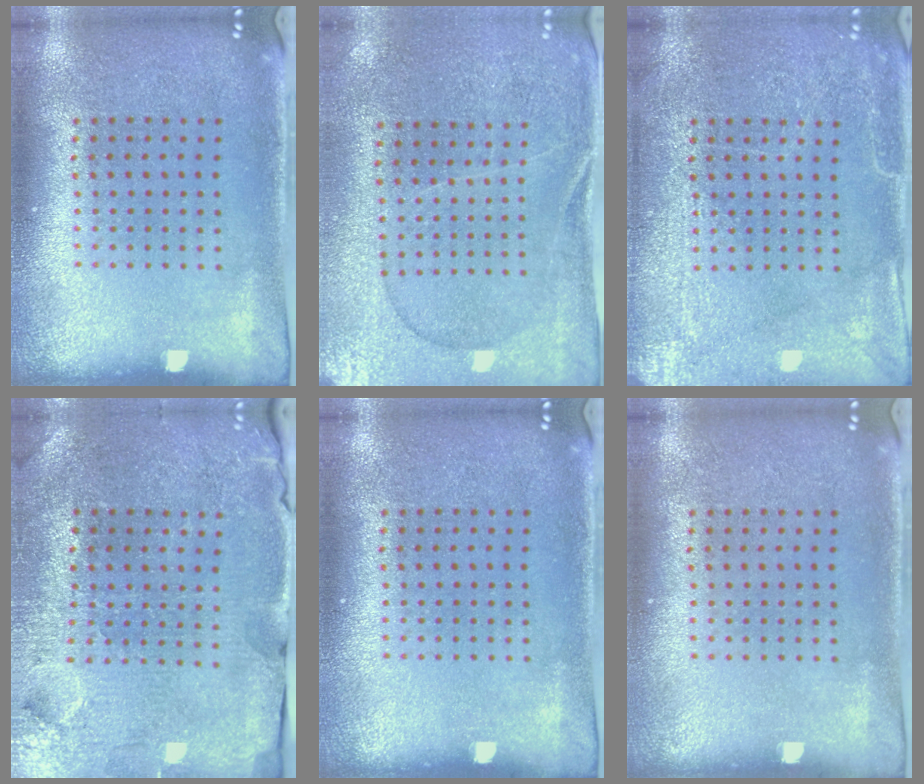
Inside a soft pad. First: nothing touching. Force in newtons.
{"total": 0.8, "press": 0.6, "slide": 0.5}
{"total": 4.0, "press": 3.9, "slide": 0.5}
{"total": 3.8, "press": 3.7, "slide": 0.8}
{"total": 0.0}
{"total": 0.0}